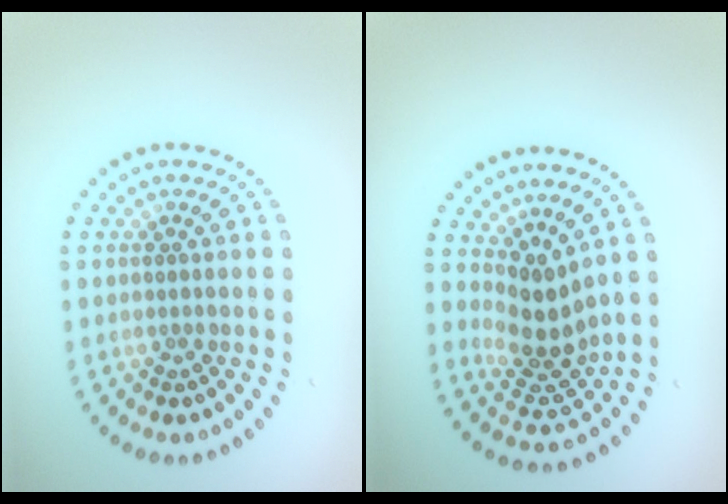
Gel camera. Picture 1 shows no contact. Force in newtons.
{"total": 3.8, "press": 2.9, "slide": 2.4}